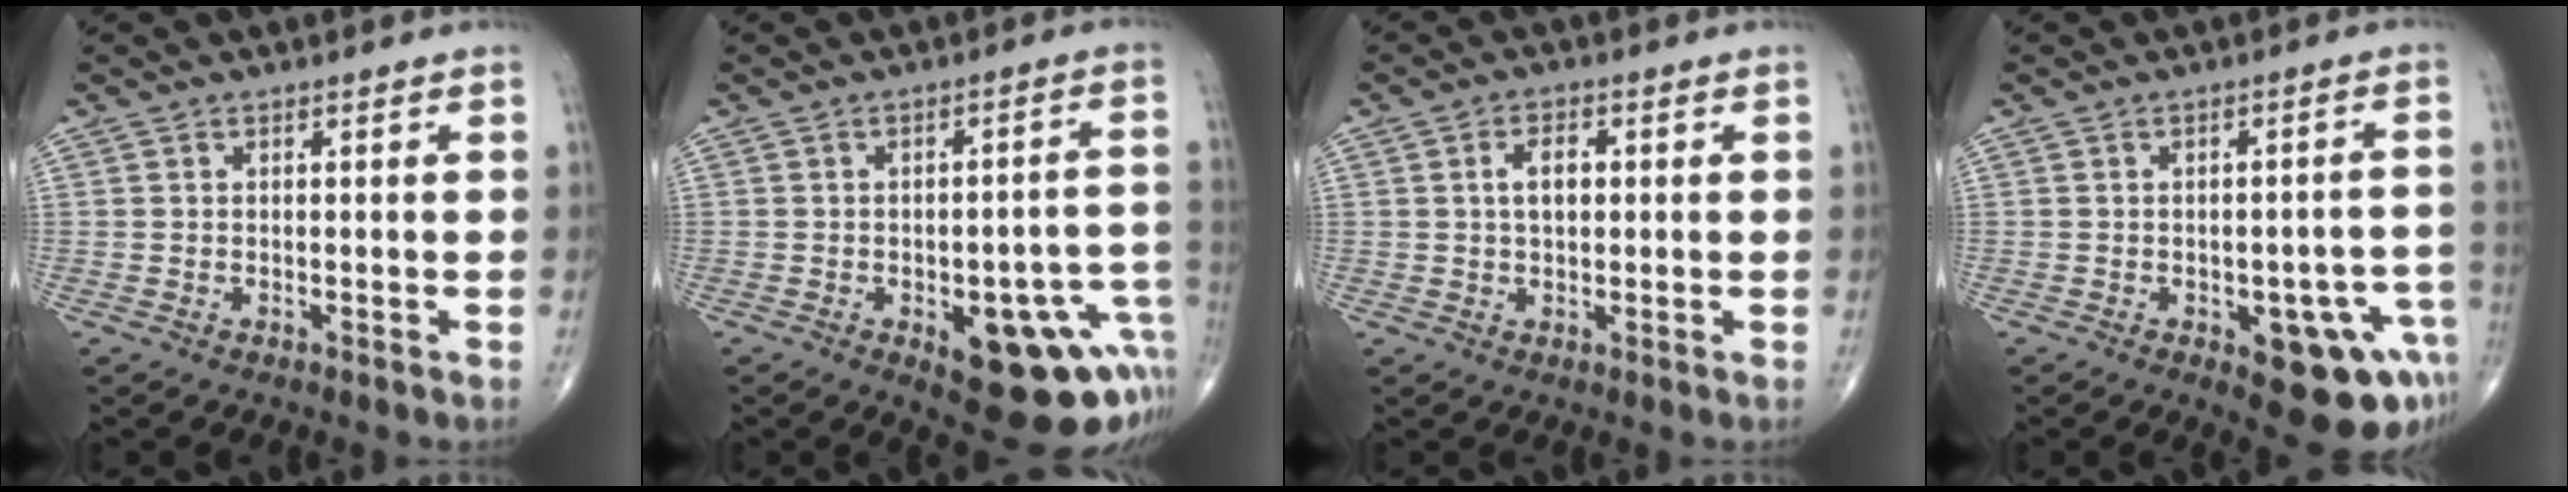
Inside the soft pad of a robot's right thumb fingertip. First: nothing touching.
{"total": 18.7, "force": [-6.5, 8.0, 15.5], "torque": [-0.120, 0.039, -0.059]}
{"total": 4.4, "force": [0.7, 2.6, 3.5], "torque": [-0.059, 0.005, 0.010]}
{"total": 13.1, "force": [-5.6, 6.0, 10.2], "torque": [-0.079, 0.033, -0.057]}